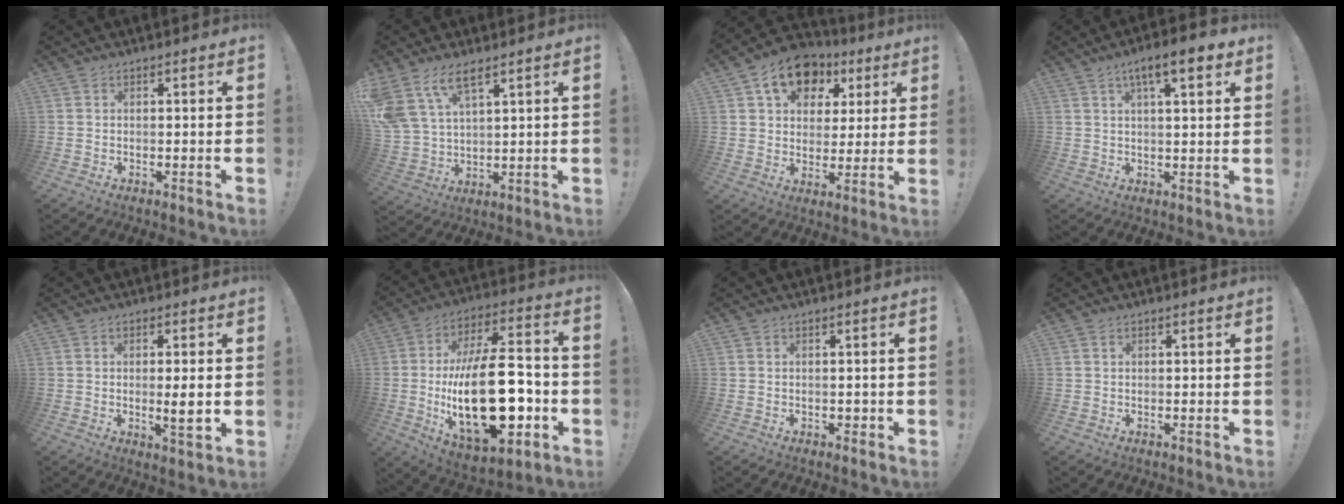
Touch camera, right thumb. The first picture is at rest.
{"total": 10.3, "force": [6.8, 4.5, 6.4], "torque": [-0.135, -0.028, 0.134]}
{"total": 14.4, "force": [7.1, 10.3, 7.1], "torque": [-0.103, -0.026, 0.130]}
{"total": 8.8, "force": [4.6, 2.2, 7.1], "torque": [-0.096, -0.020, 0.070]}
{"total": 5.8, "force": [-0.2, 0.9, 5.7], "torque": [-0.080, -0.010, -0.005]}
{"total": 31.1, "force": [-4.9, 14.5, 27.1], "torque": [-0.497, 0.025, -0.072]}
{"total": 1.2, "force": [-0.2, 1.0, 0.6], "torque": [-0.009, 0.004, -0.003]}
{"total": 0.5, "force": [0.3, 0.4, 0.2], "torque": [0.002, -0.002, 0.004]}